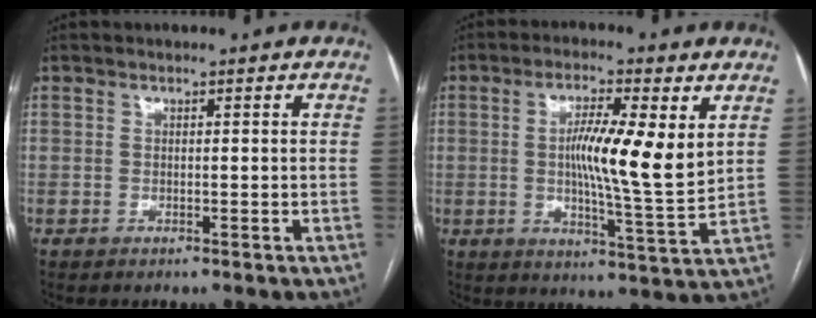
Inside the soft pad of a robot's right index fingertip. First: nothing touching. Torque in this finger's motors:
{"motor_torque": [0.68, 0.50, 0.10, 0.09]}